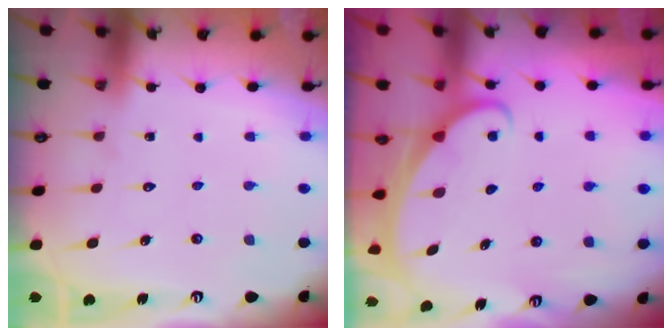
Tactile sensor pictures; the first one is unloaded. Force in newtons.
{"total": 1.6, "press": 1.6, "slide": 0.1}